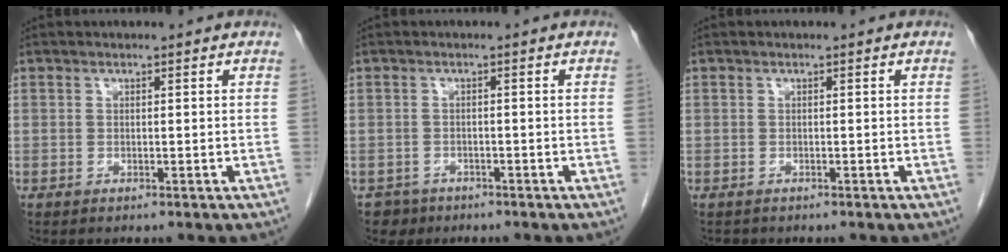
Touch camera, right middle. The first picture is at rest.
{"total": 2.3, "force": [-1.6, 1.6, -0.3], "torque": [0.000, 0.007, -0.026]}
{"total": 0.5, "force": [-0.5, 0.2, 0.0], "torque": [-0.012, -0.002, -0.009]}